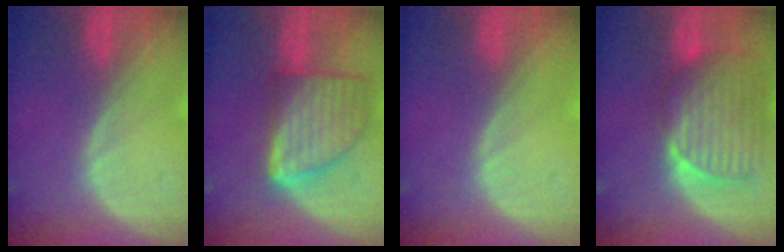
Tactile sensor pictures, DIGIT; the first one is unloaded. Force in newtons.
{"total": 9.3, "press": 9.3, "slide": 0.4}
{"total": 0.0}
{"total": 10.1, "press": 8.7, "slide": 5.2}